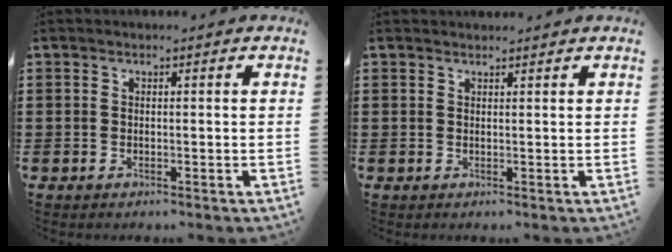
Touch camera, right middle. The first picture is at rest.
{"total": 0.9, "force": [0.9, 0.1, 0.0], "torque": [0.006, -0.003, 0.015]}